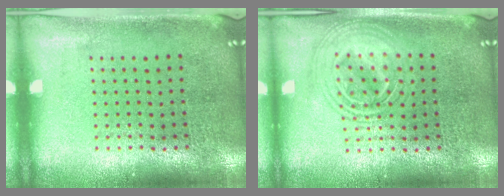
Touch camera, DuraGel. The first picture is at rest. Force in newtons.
{"total": 2.9, "press": 2.9, "slide": 0.4}